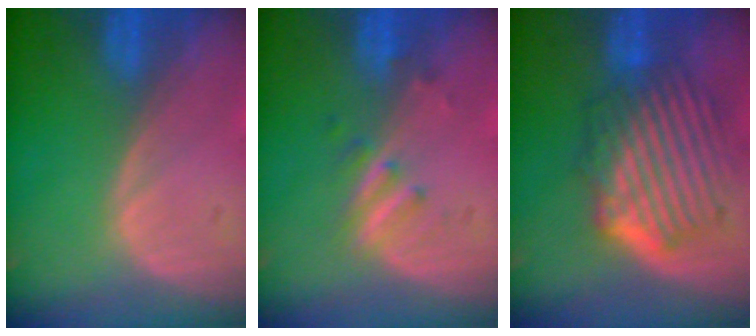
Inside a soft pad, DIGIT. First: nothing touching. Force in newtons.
{"total": 2.8, "press": 2.6, "slide": 1.2}
{"total": 9.6, "press": 8.5, "slide": 4.5}